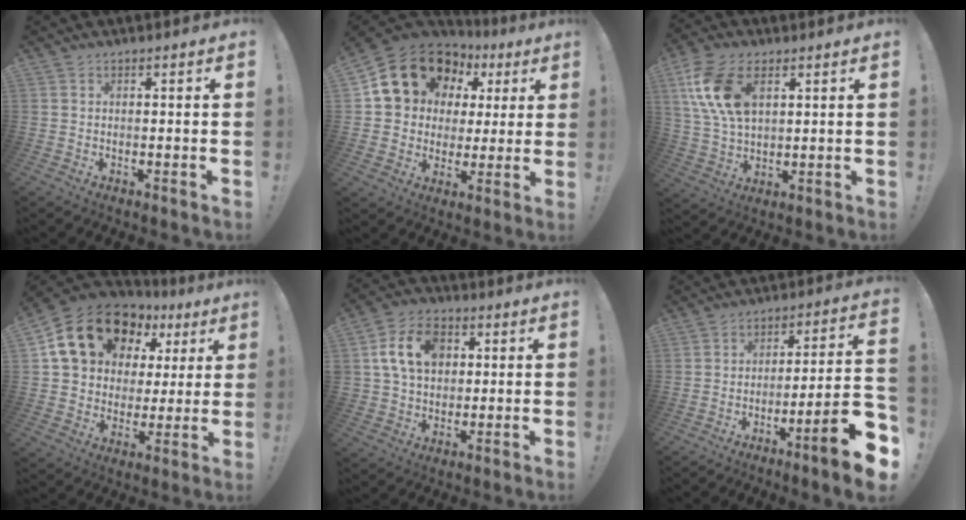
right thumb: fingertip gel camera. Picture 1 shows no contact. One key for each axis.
{"total": 16.7, "fx": 8.1, "fy": 12.8, "fz": 7.0, "tx": -0.104, "ty": -0.044, "tz": 0.169}
{"total": 14.6, "fx": 5.6, "fy": 8.4, "fz": 10.5, "tx": -0.213, "ty": -0.012, "tz": 0.105}
{"total": 19.3, "fx": 10.0, "fy": 13.5, "fz": 9.5, "tx": -0.152, "ty": -0.043, "tz": 0.201}
{"total": 13.7, "fx": 3.8, "fy": 10.7, "fz": 7.8, "tx": -0.122, "ty": 0.002, "tz": 0.075}
{"total": 14.8, "fx": -7.6, "fy": 1.1, "fz": 12.7, "tx": -0.177, "ty": 0.038, "tz": -0.115}